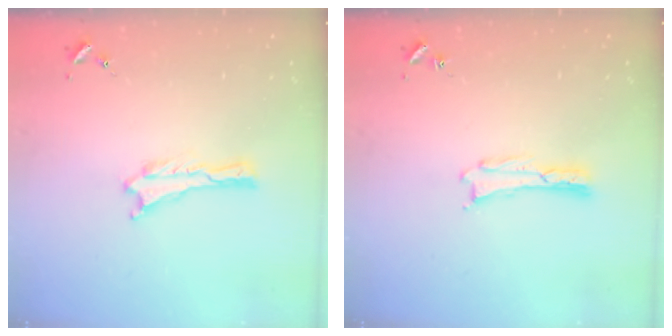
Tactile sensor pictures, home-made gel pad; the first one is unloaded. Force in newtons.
{"total": 0.0}